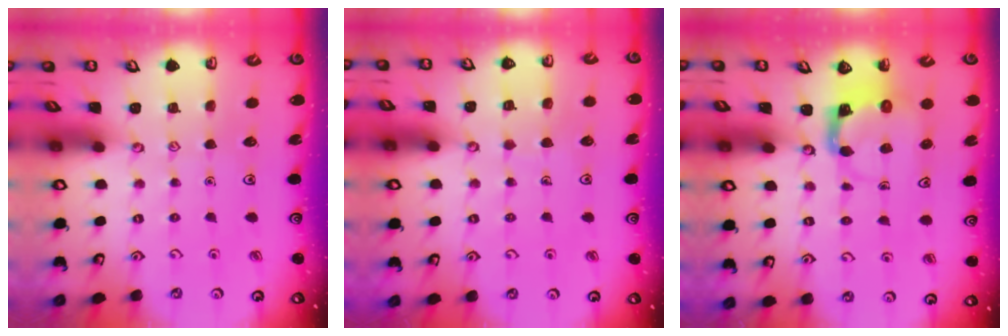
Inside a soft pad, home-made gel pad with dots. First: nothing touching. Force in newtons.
{"total": 4.3, "press": 4.3, "slide": 0.4}
{"total": 3.9, "press": 3.8, "slide": 0.7}